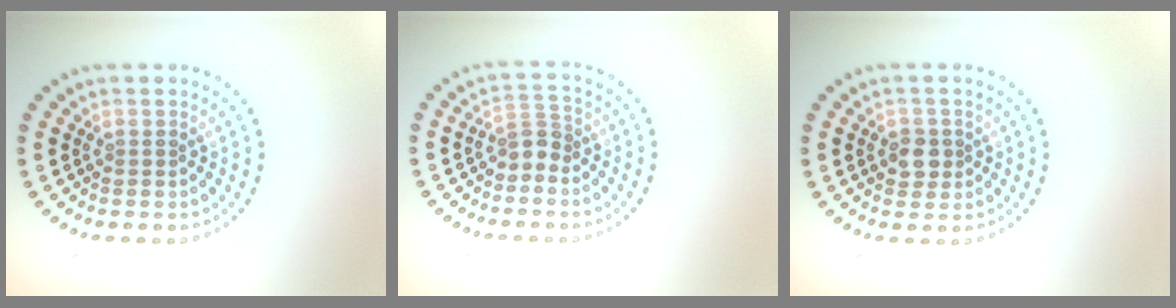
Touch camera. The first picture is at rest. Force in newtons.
{"total": 2.0, "press": 1.5, "slide": 1.3}
{"total": 1.9, "press": 1.8, "slide": 0.5}